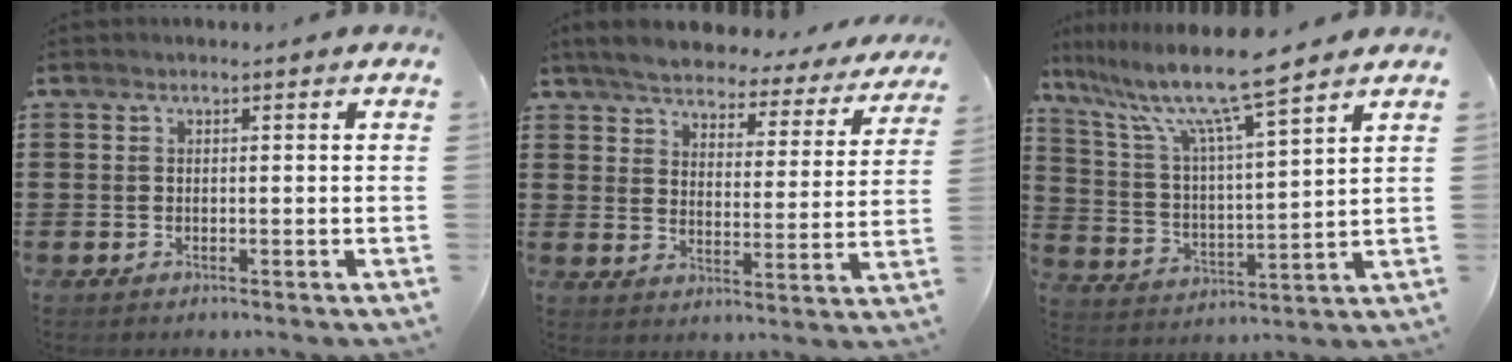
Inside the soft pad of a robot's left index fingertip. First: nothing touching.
{"total": 4.8, "force": [4.6, 0.7, 1.1], "torque": [-0.049, -0.031, 0.076]}
{"total": 10.8, "force": [9.0, -0.1, 6.1], "torque": [-0.151, -0.048, 0.150]}